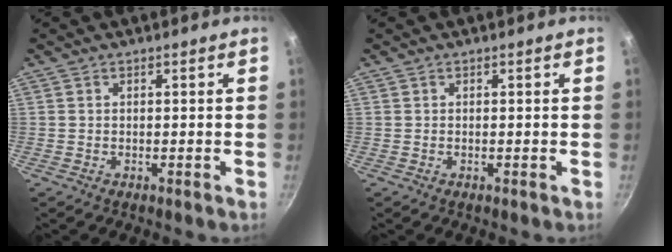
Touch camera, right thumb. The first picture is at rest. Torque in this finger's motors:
{"motor_torque": [-0.49, 0.19, -0.02, 0.21, 0.01]}